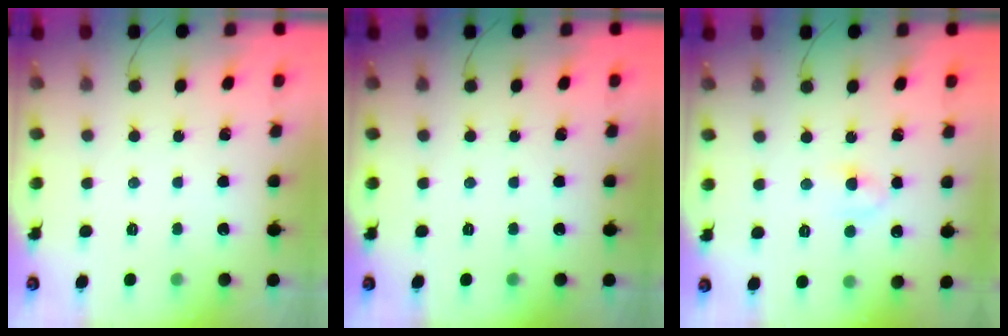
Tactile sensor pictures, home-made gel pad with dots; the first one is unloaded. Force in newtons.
{"total": 0.0}
{"total": 3.6, "press": 3.3, "slide": 1.3}